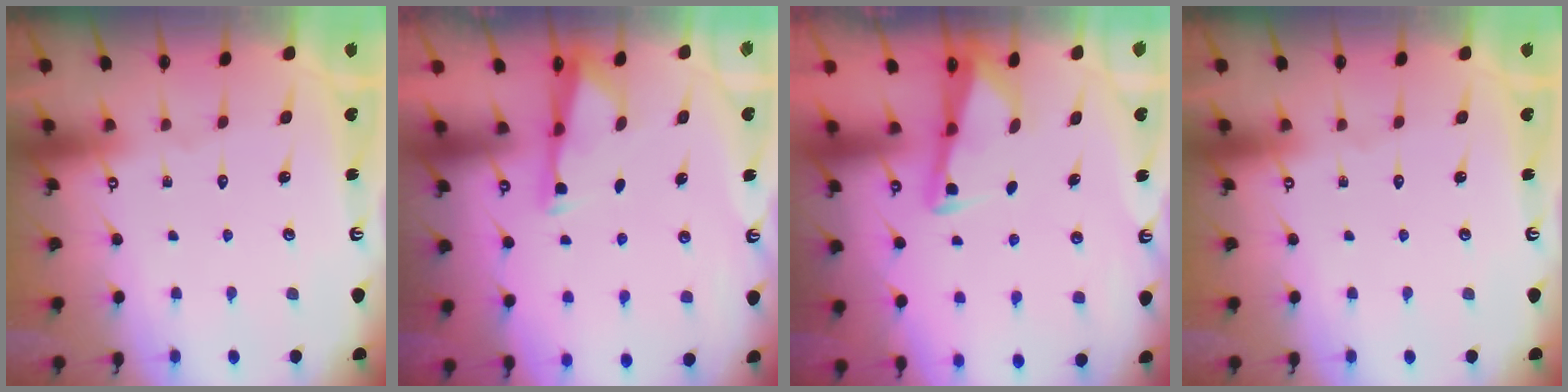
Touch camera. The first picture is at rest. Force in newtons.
{"total": 2.9, "press": 2.9, "slide": 0.6}
{"total": 2.9, "press": 2.9, "slide": 0.2}
{"total": 0.0}